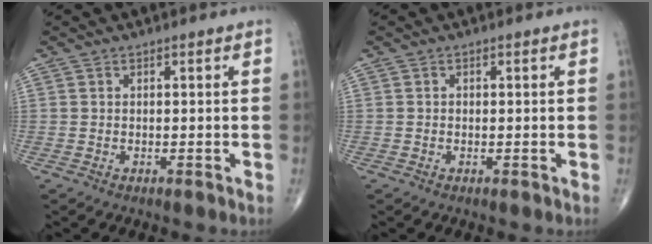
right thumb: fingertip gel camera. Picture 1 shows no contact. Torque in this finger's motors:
{"motor_torque": [-0.32, -0.04, 0.19, 0.04, 0.04]}